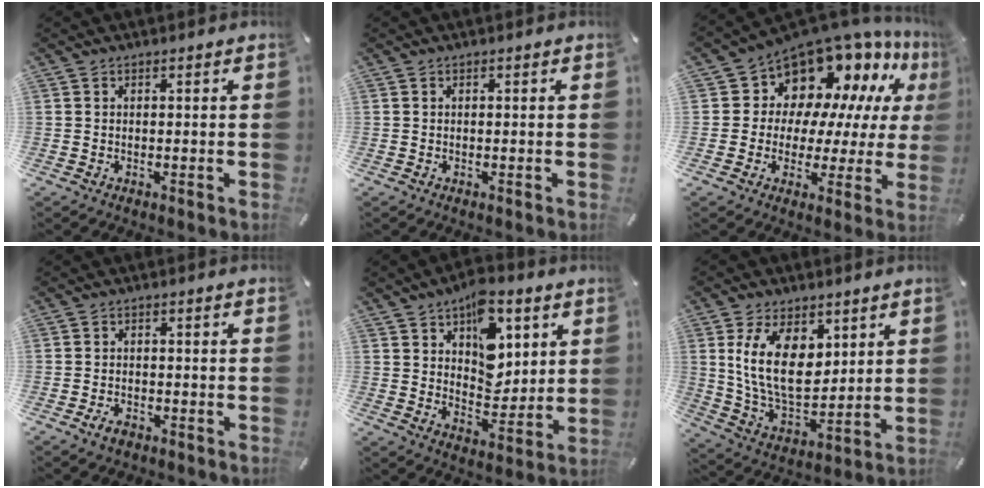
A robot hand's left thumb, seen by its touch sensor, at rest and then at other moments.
{"total": 0.0}
{"total": 13.8, "force": [10.0, 8.9, 3.3], "torque": [-0.061, -0.098, 0.181]}
{"total": 2.7, "force": [-1.7, 1.5, 1.5], "torque": [-0.035, 0.006, -0.034]}
{"total": 13.9, "force": [6.7, 9.0, 8.1], "torque": [-0.109, -0.034, 0.119]}
{"total": 14.7, "force": [5.0, 9.2, 10.3], "torque": [-0.215, -0.014, 0.090]}